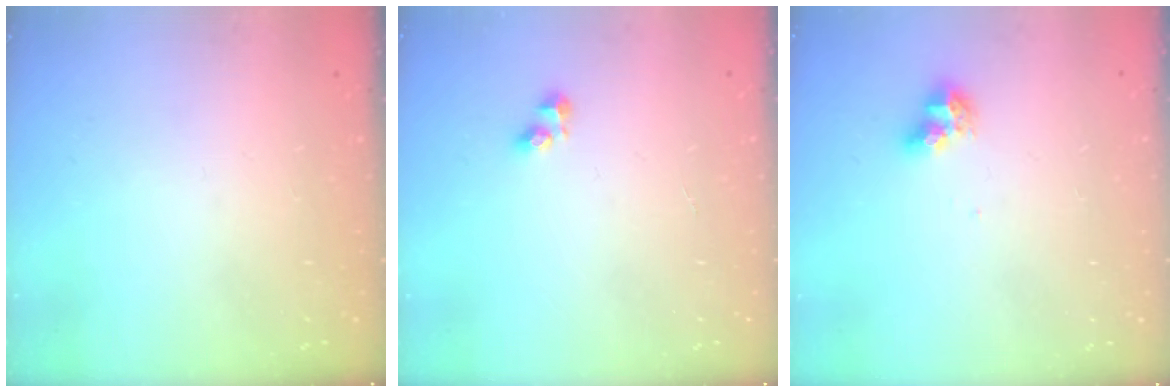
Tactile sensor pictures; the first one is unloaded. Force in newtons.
{"total": 2.6, "press": 2.6, "slide": 0.2}
{"total": 7.1, "press": 7.1, "slide": 0.7}